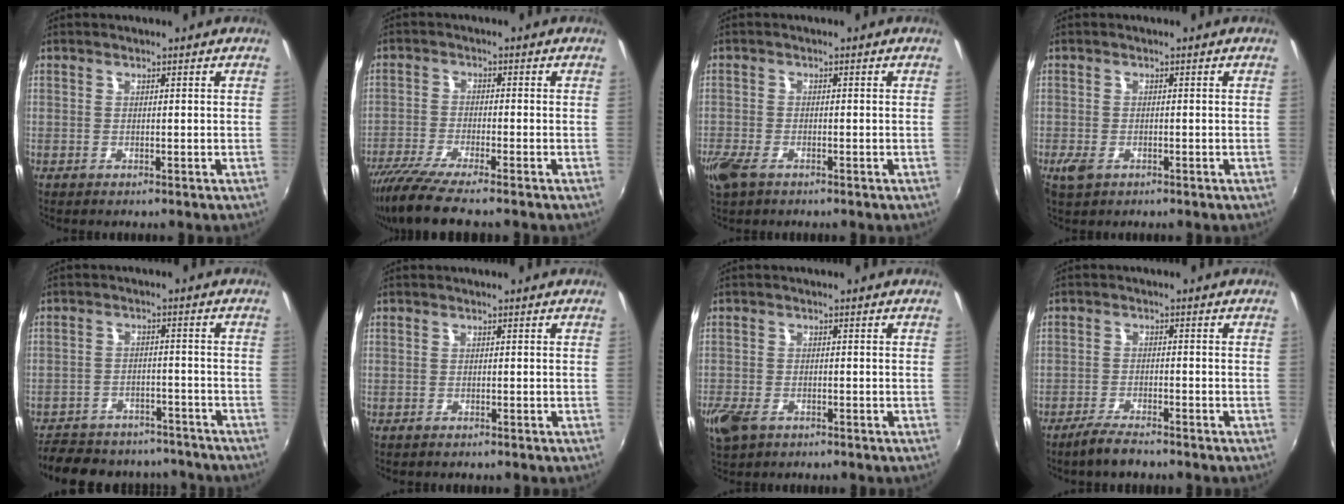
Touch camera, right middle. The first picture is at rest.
{"total": 9.1, "force": [-7.6, 0.3, 5.0], "torque": [-0.114, -0.036, -0.138]}
{"total": 4.9, "force": [-3.2, 2.3, 3.0], "torque": [-0.079, -0.013, -0.062]}
{"total": 3.2, "force": [-1.7, 1.9, 1.9], "torque": [-0.043, -0.008, -0.031]}
{"total": 19.2, "force": [-16.2, 7.8, 6.9], "torque": [-0.158, 0.018, -0.213]}
{"total": 0.0}
{"total": 6.3, "force": [-3.7, 3.6, 3.6], "torque": [-0.095, -0.018, -0.070]}
{"total": 4.2, "force": [-3.6, 0.7, 2.0], "torque": [-0.061, -0.005, -0.070]}